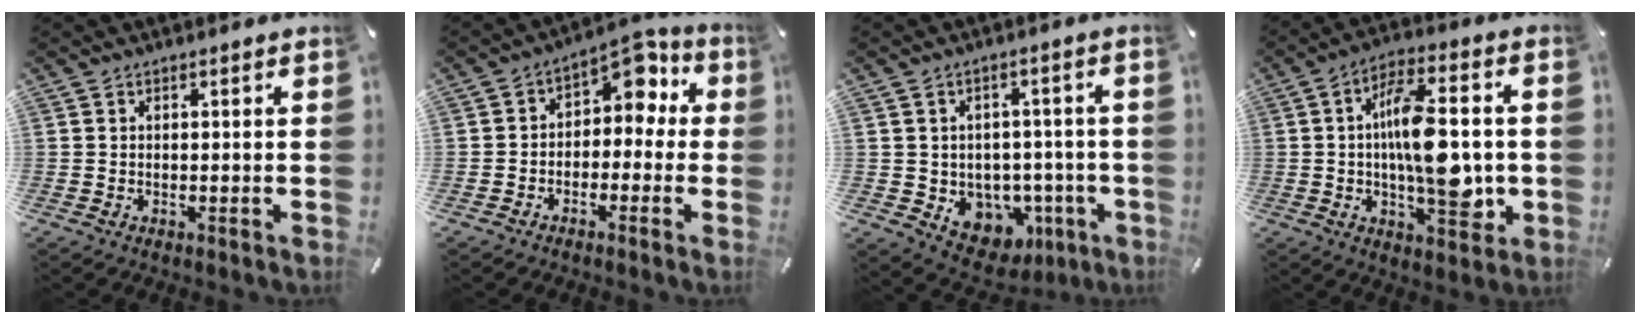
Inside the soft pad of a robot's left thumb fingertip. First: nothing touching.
{"total": 6.2, "force": [2.7, 4.7, 3.0], "torque": [-0.040, -0.023, 0.043]}
{"total": 6.8, "force": [-0.8, 6.6, 1.7], "torque": [-0.024, -0.006, 0.000]}
{"total": 16.0, "force": [-0.2, 7.4, 14.2], "torque": [-0.232, 0.001, -0.004]}